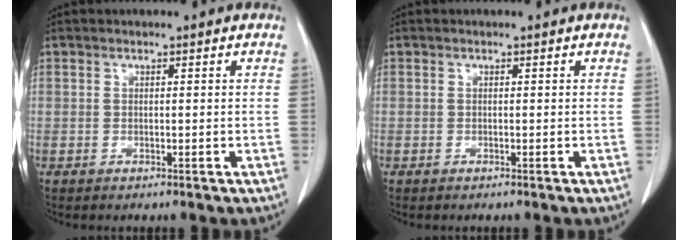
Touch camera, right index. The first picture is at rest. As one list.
[{"total": 0.0}]